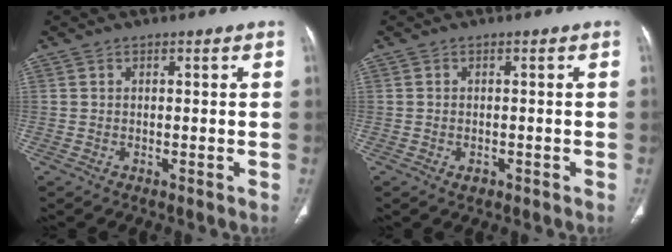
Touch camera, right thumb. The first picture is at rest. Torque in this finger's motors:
{"motor_torque": [-0.70, 0.25, -0.25, -0.01, -0.05]}